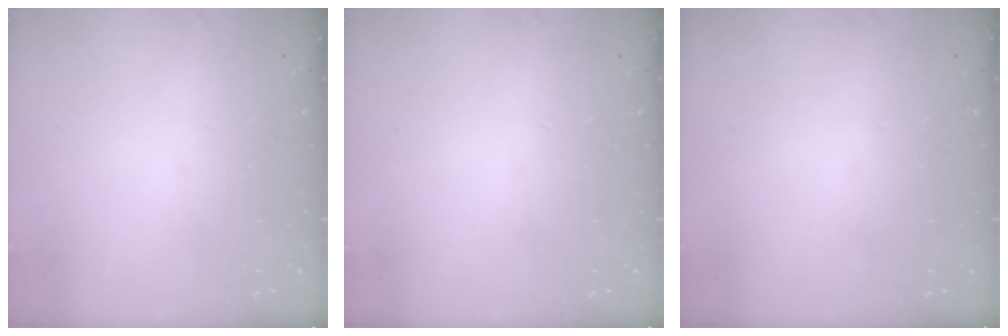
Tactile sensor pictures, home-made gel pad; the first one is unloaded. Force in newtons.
{"total": 0.0}
{"total": 0.0}